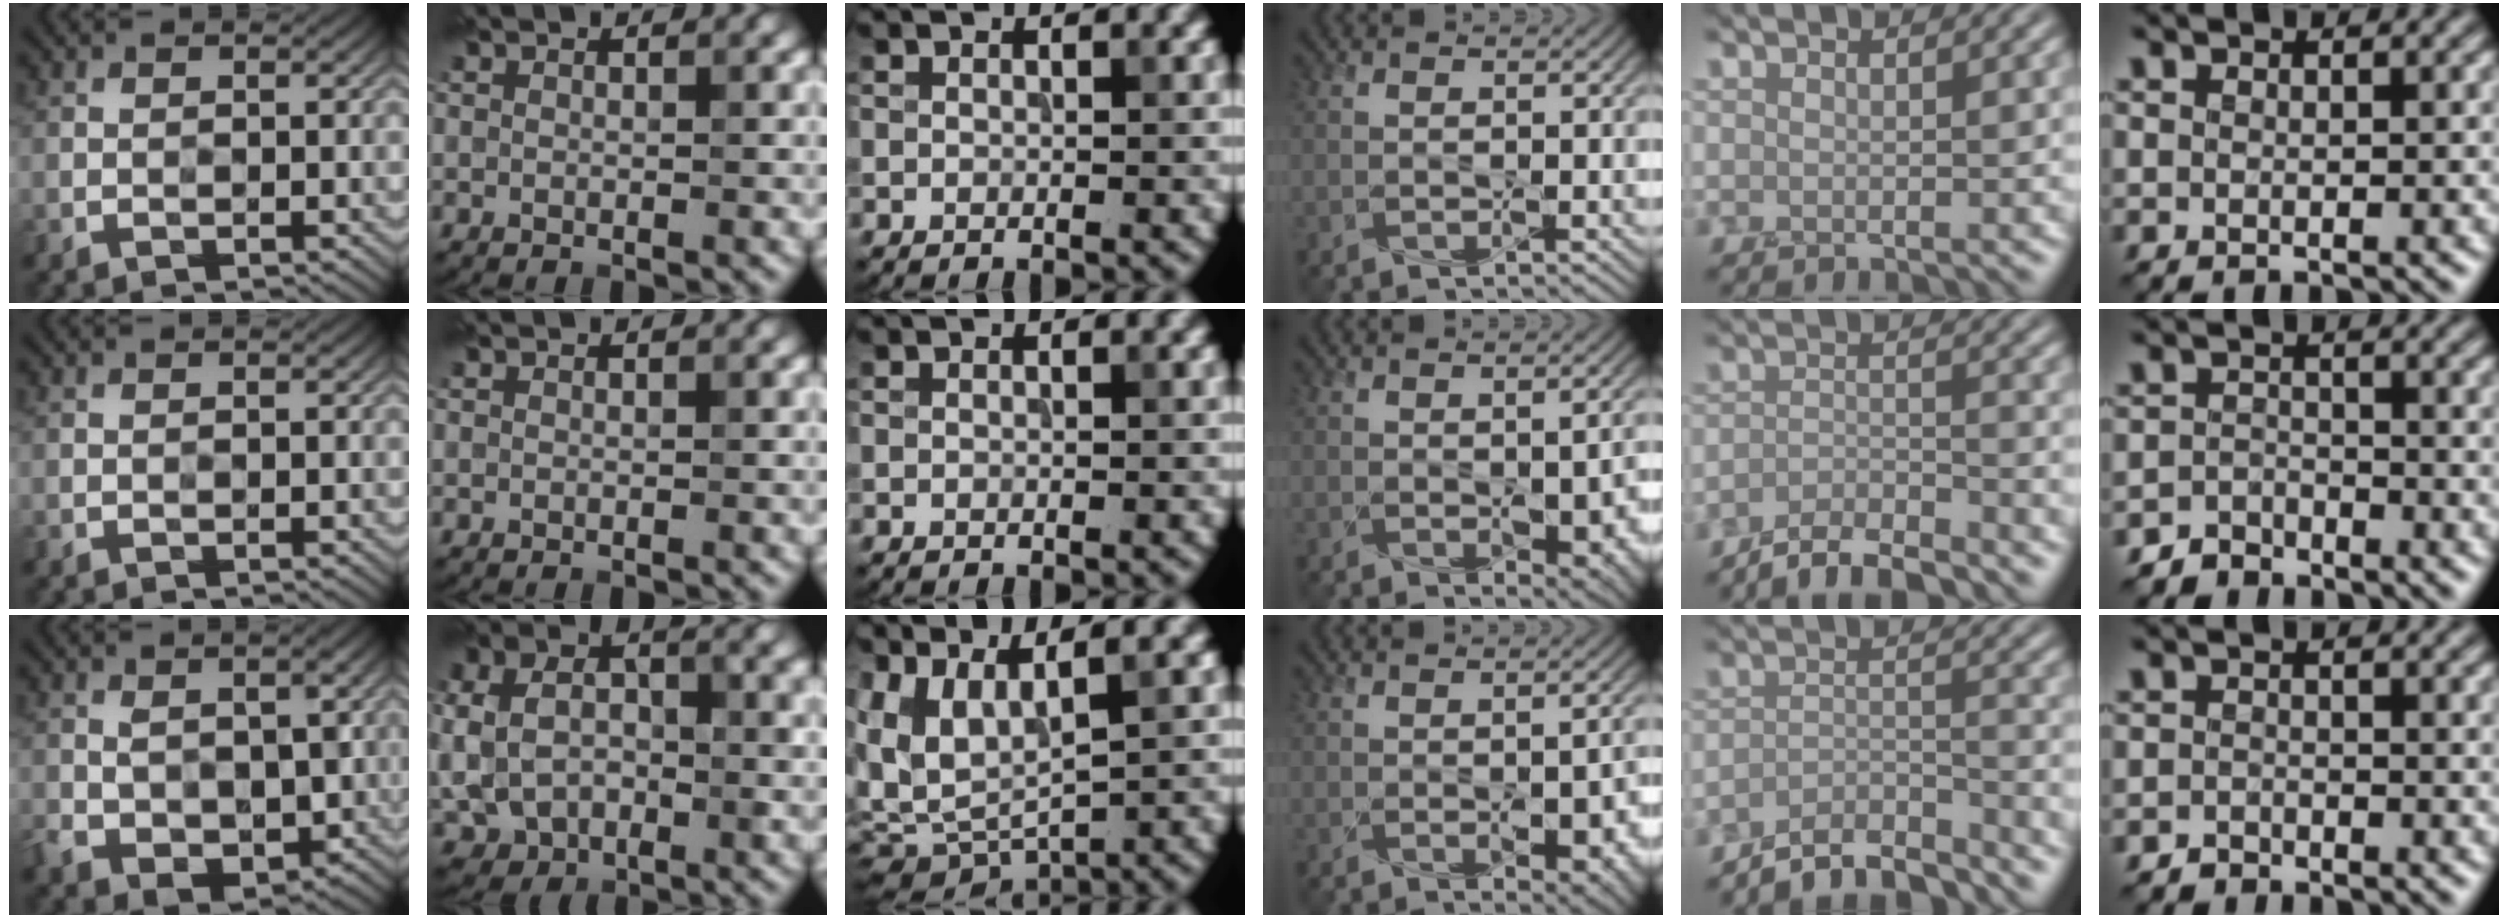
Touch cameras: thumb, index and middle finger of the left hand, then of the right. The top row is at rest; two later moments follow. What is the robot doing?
{"motion": "wipe", "object": "whiteboard"}